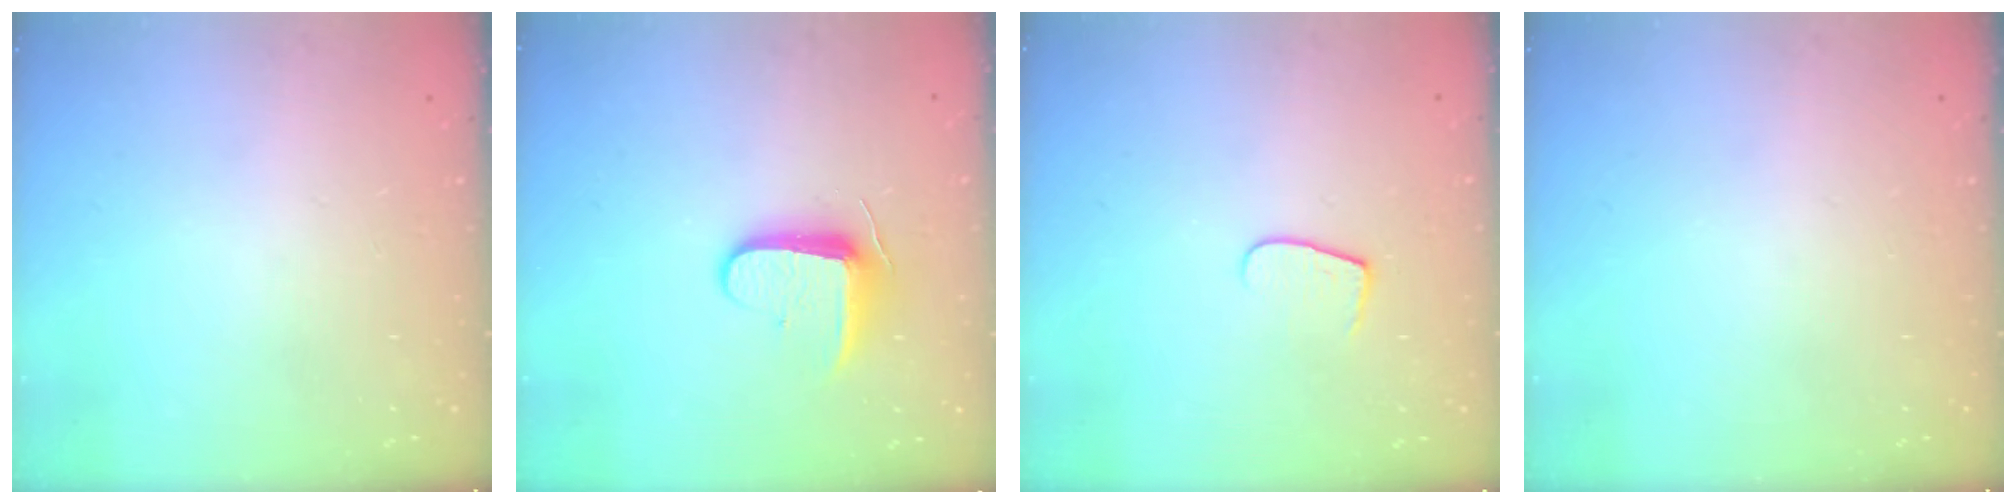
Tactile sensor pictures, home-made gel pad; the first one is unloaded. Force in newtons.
{"total": 8.9, "press": 8.9, "slide": 0.9}
{"total": 5.5, "press": 5.5, "slide": 0.5}
{"total": 0.0}